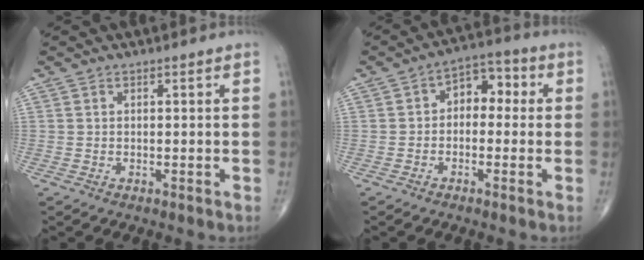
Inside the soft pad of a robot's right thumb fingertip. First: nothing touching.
{"total": 6.7, "force": [0.2, 4.7, 4.9], "torque": [-0.037, 0.029, -0.012]}